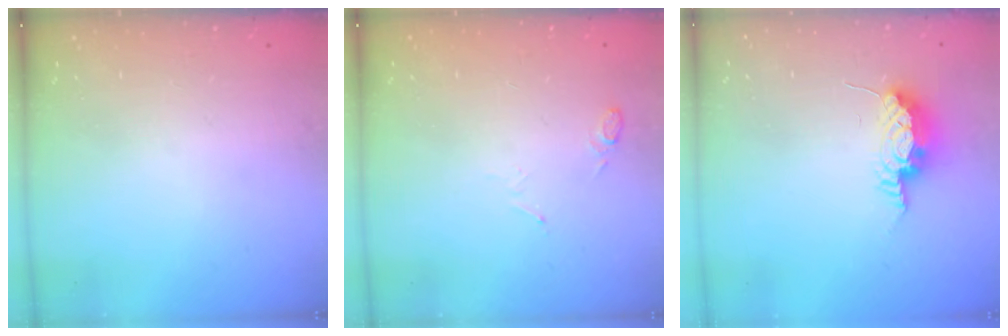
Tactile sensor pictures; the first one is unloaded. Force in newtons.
{"total": 13.2, "press": 5.8, "slide": 11.9}
{"total": 9.1, "press": 9.0, "slide": 1.1}